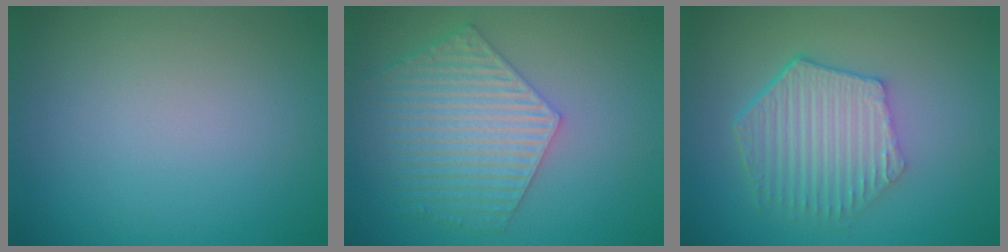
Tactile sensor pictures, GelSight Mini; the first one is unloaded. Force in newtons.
{"total": 6.4, "press": 4.9, "slide": 4.1}
{"total": 5.9, "press": 4.4, "slide": 4.0}